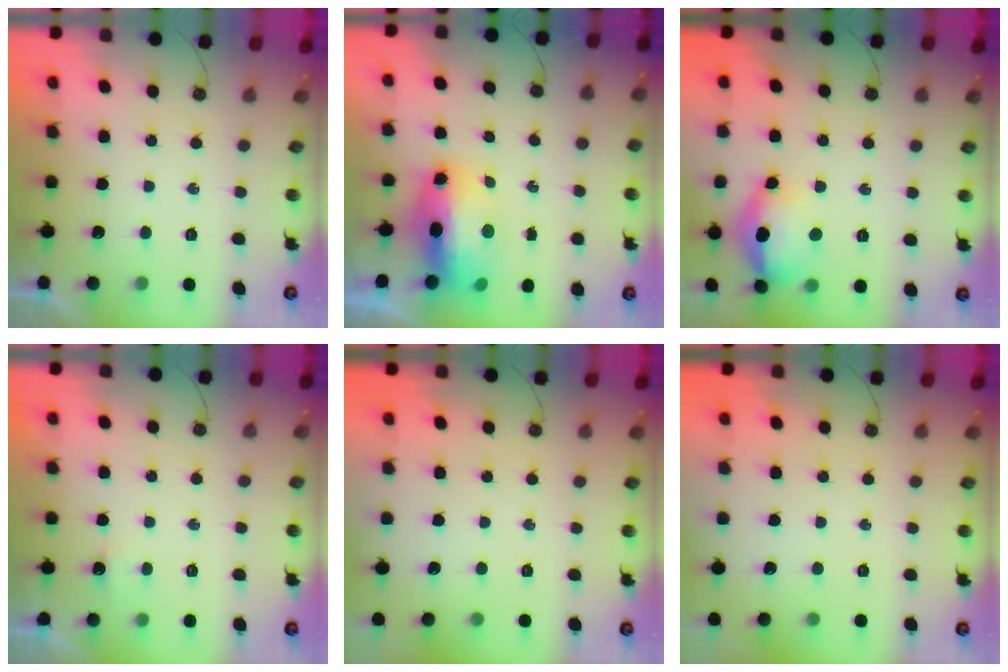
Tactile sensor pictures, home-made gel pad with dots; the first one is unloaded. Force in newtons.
{"total": 11.7, "press": 11.5, "slide": 1.9}
{"total": 20.4, "press": 16.5, "slide": 12.0}
{"total": 7.5, "press": 1.8, "slide": 7.3}
{"total": 0.0}
{"total": 0.0}